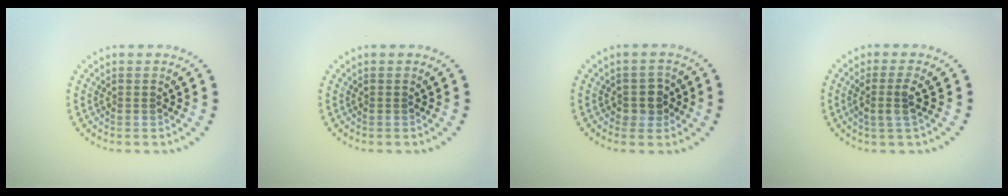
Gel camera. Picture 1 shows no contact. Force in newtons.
{"total": 0.0}
{"total": 2.0, "press": 1.8, "slide": 0.7}
{"total": 2.2, "press": 1.8, "slide": 1.3}